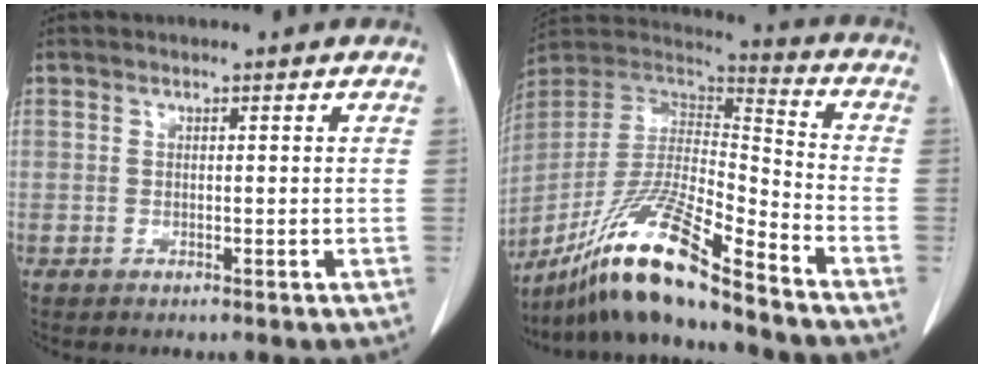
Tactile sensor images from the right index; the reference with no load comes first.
{"total": 18.3, "force": [-14.2, 0.7, 11.5], "torque": [-0.237, -0.010, -0.267]}